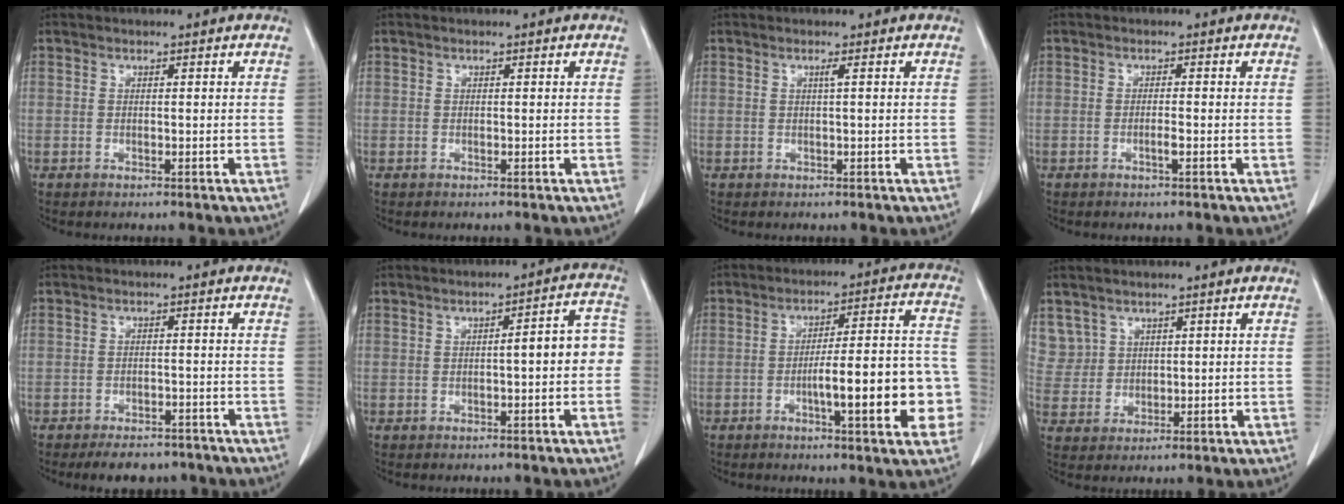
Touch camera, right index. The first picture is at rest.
{"total": 0.0}
{"total": 0.6, "force": [0.2, -0.2, 0.5], "torque": [-0.013, -0.002, 0.005]}
{"total": 1.3, "force": [-0.5, 0.0, 1.2], "torque": [-0.023, 0.000, -0.010]}
{"total": 6.2, "force": [-5.1, 2.6, 2.1], "torque": [-0.024, 0.003, -0.068]}
{"total": 5.7, "force": [-0.6, 1.2, 5.5], "torque": [-0.064, 0.027, -0.012]}
{"total": 15.0, "force": [-4.2, 2.5, 14.2], "torque": [-0.169, 0.030, -0.054]}
{"total": 4.7, "force": [2.7, 3.9, 0.0], "torque": [0.006, 0.009, 0.062]}